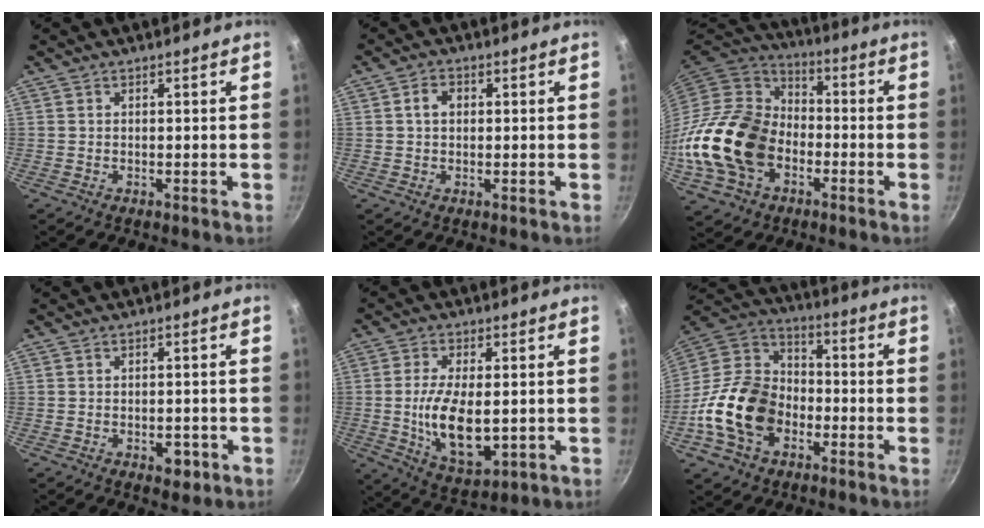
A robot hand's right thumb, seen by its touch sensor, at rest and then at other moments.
{"total": 3.0, "force": [0.4, 2.3, 1.9], "torque": [-0.022, 0.005, 0.005]}
{"total": 21.0, "force": [-5.6, 15.6, 12.9], "torque": [-0.235, 0.045, -0.108]}
{"total": 3.5, "force": [-1.4, 2.0, 2.4], "torque": [-0.019, 0.013, -0.011]}
{"total": 12.6, "force": [-0.8, 6.1, 11.0], "torque": [-0.199, -0.012, -0.005]}
{"total": 18.9, "force": [-6.1, 13.6, 11.6], "torque": [-0.195, 0.048, -0.132]}